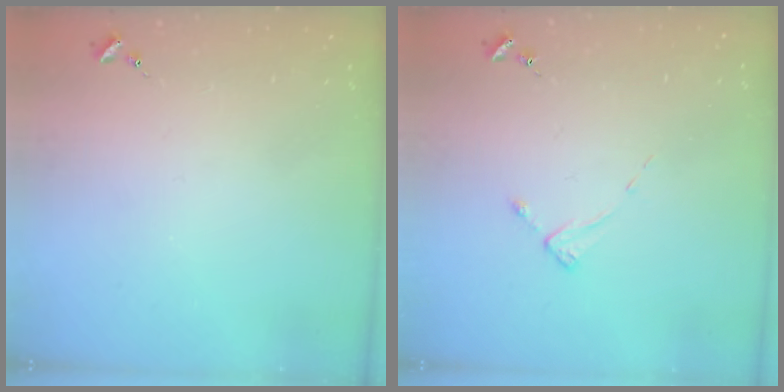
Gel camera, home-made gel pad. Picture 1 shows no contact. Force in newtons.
{"total": 2.6, "press": 2.6, "slide": 0.2}